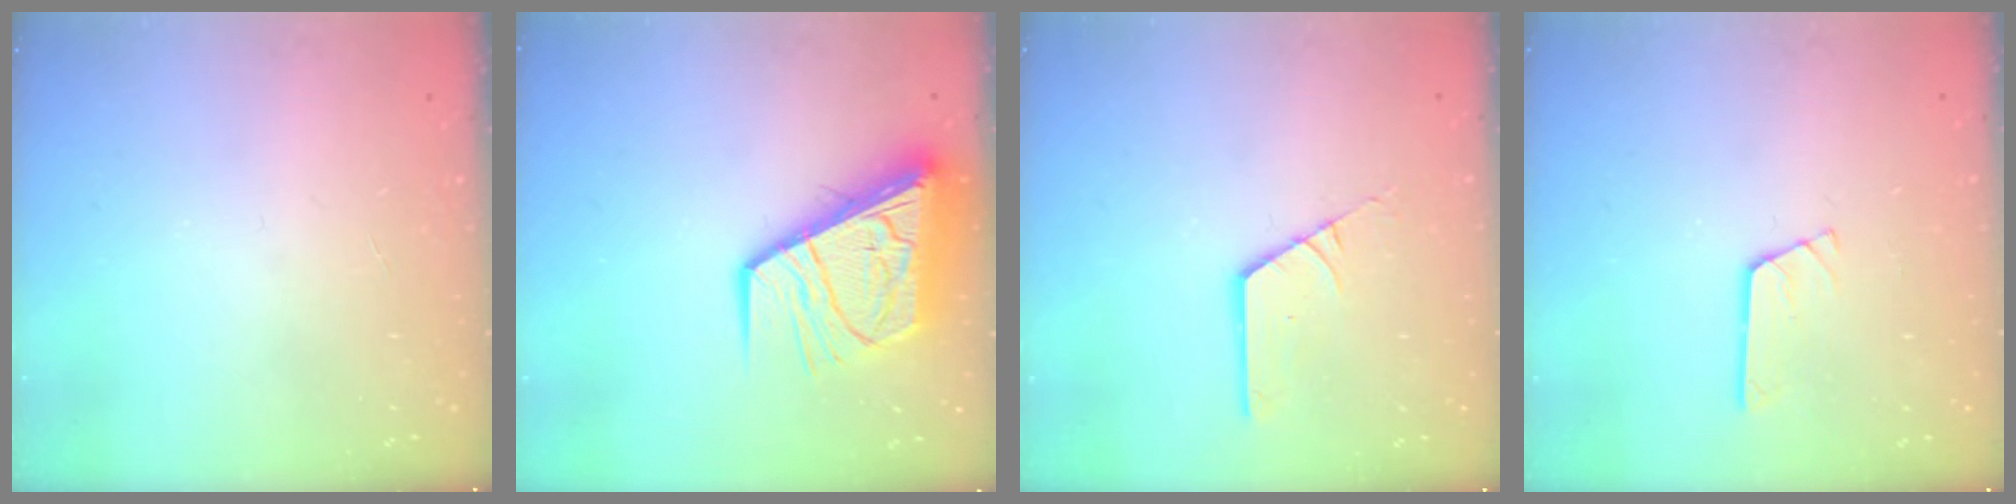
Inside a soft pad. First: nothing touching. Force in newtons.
{"total": 14.4, "press": 14.3, "slide": 1.6}
{"total": 2.6, "press": 2.6, "slide": 0.2}
{"total": 2.6, "press": 2.6, "slide": 0.3}